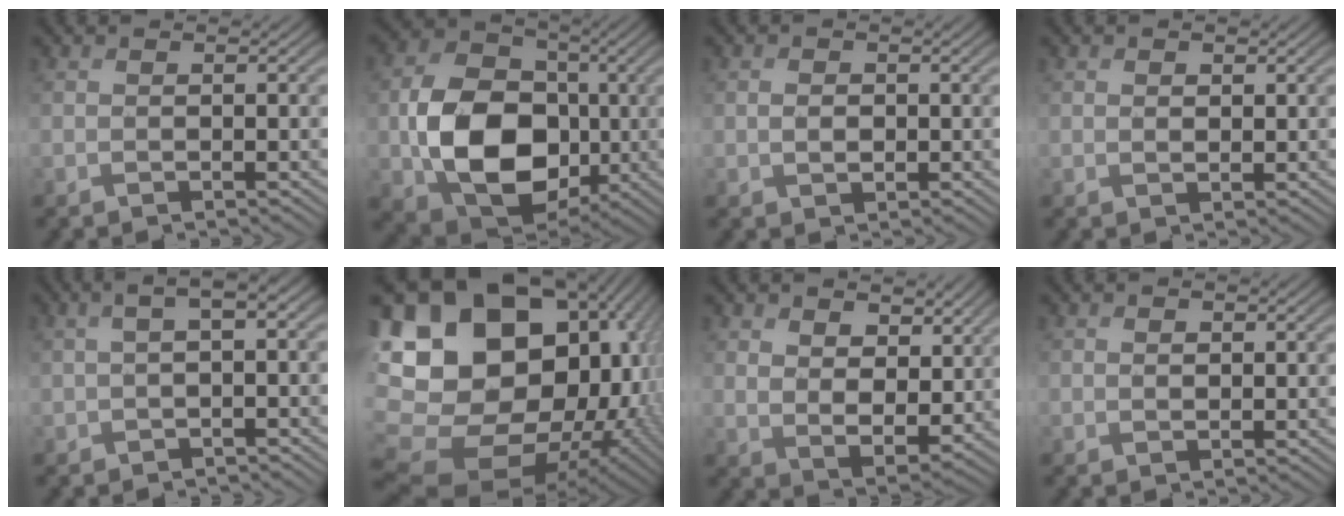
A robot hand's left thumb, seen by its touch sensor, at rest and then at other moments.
{"total": 13.3, "force": [-2.2, 10.2, 8.3], "torque": [-0.153, -0.010, -0.040]}
{"total": 1.5, "force": [-0.2, 1.3, 0.7], "torque": [-0.018, -0.004, -0.003]}
{"total": 0.9, "force": [0.5, 0.8, 0.3], "torque": [-0.007, -0.004, 0.012]}
{"total": 4.0, "force": [0.1, 1.5, 3.7], "torque": [-0.069, 0.006, 0.000]}
{"total": 24.3, "force": [2.7, 19.8, 13.9], "torque": [-0.297, -0.019, 0.049]}
{"total": 7.5, "force": [4.1, 4.7, 4.3], "torque": [-0.107, -0.016, 0.074]}
{"total": 0.7, "force": [0.2, 0.6, 0.2], "torque": [-0.005, -0.003, 0.006]}